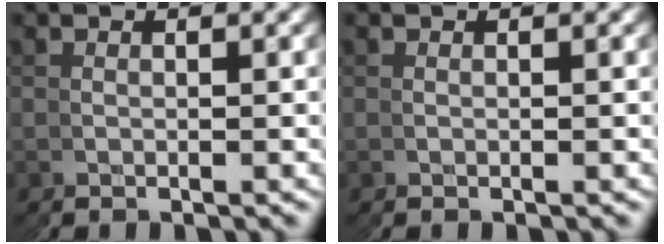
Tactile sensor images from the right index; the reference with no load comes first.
{"total": 0.0}